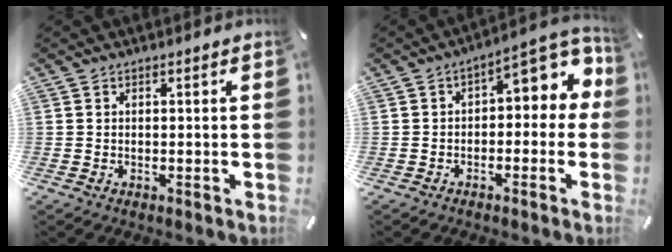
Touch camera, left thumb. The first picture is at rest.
{"total": 8.4, "force": [1.8, 4.4, 7.0], "torque": [-0.083, -0.022, 0.024]}